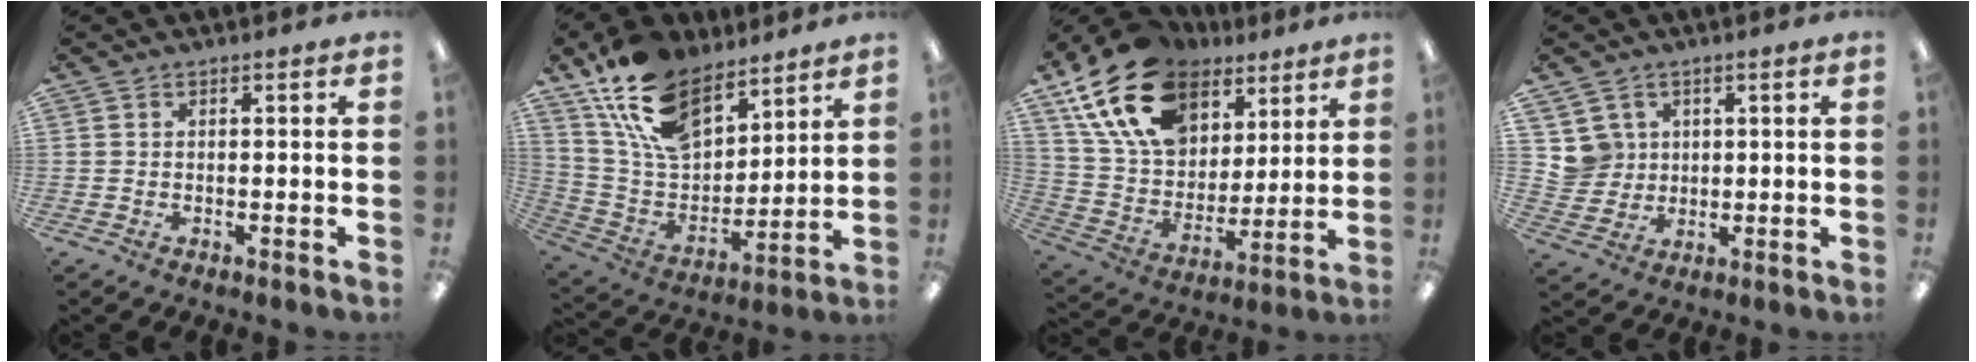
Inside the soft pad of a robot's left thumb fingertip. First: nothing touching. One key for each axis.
{"total": 18.7, "fx": 12.9, "fy": 9.6, "fz": 9.5, "tx": -0.199, "ty": -0.058, "tz": 0.242}
{"total": 21.0, "fx": 11.9, "fy": 13.6, "fz": 10.8, "tx": -0.216, "ty": -0.037, "tz": 0.221}
{"total": 6.0, "fx": 2.6, "fy": 5.4, "fz": -0.3, "tx": 0.002, "ty": -0.005, "tz": 0.049}